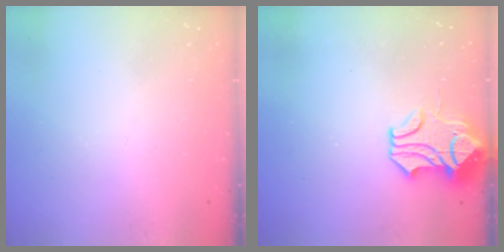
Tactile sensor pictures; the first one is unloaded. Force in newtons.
{"total": 2.0, "press": 1.3, "slide": 1.5}